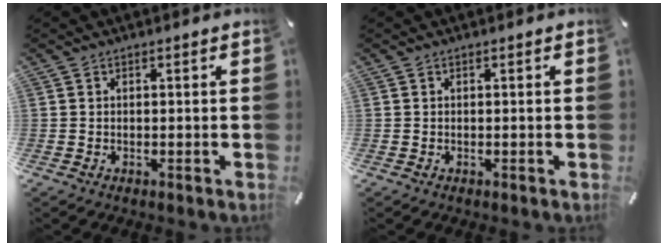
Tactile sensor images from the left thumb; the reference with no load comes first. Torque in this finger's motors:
{"motor_torque": [0.00, 0.00, 0.00, 0.00, 0.00]}